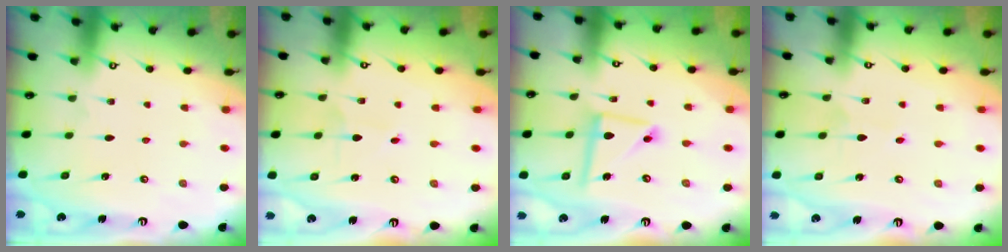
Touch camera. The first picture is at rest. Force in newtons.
{"total": 1.2, "press": 1.2, "slide": 0.1}
{"total": 10.2, "press": 10.2, "slide": 0.8}
{"total": 2.1, "press": 2.1, "slide": 0.1}